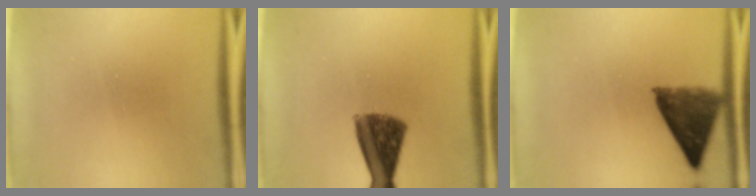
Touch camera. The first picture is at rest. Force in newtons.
{"total": 9.8}
{"total": 8.2}